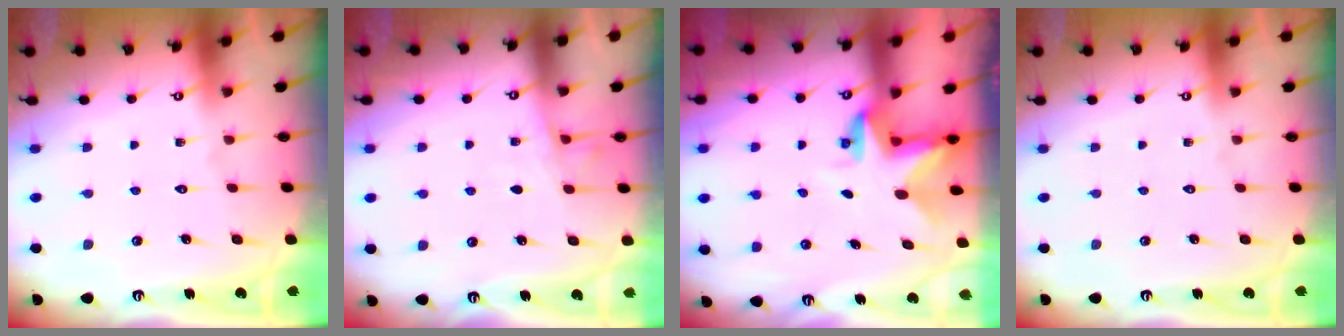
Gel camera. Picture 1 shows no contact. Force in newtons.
{"total": 5.2, "press": 5.2, "slide": 0.6}
{"total": 3.3, "press": 3.3, "slide": 0.2}
{"total": 0.0}